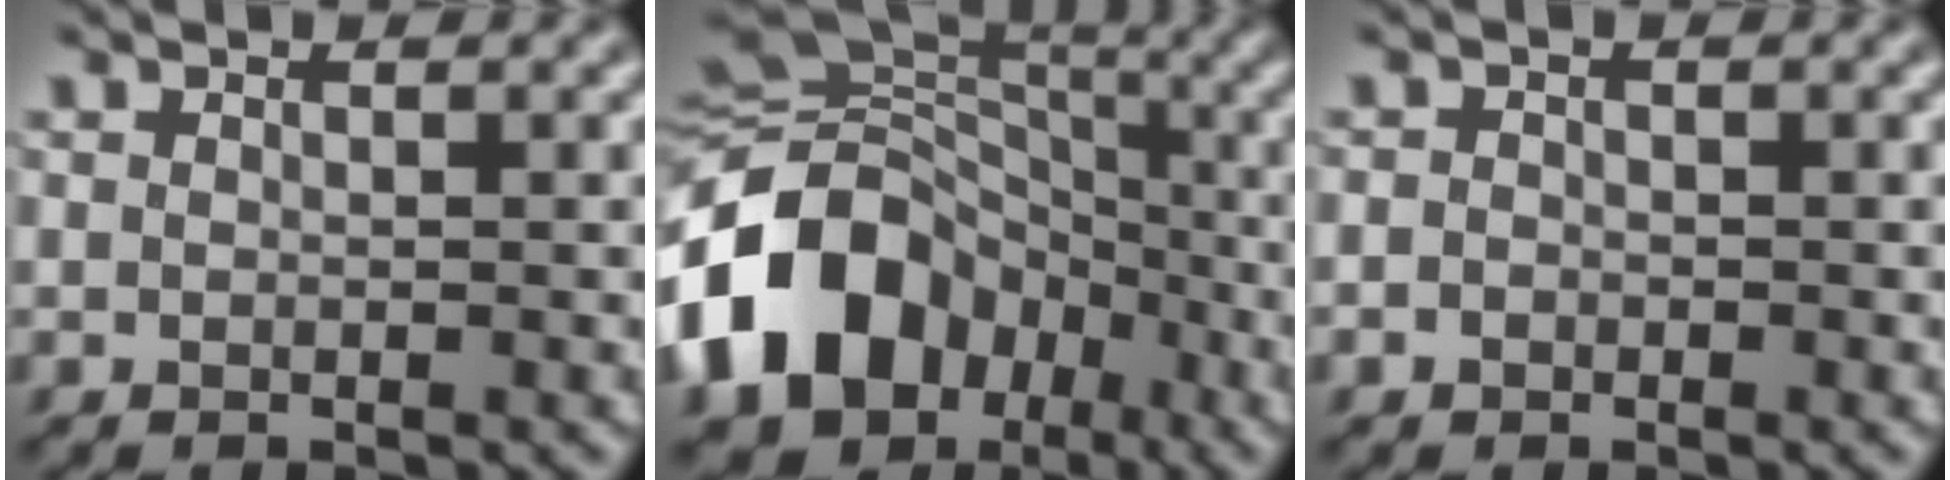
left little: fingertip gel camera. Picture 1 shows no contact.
{"total": 16.8, "force": [-6.1, 13.2, 8.5], "torque": [-0.202, -0.006, -0.122]}
{"total": 1.2, "force": [-0.3, 1.1, 0.4], "torque": [0.007, 0.005, -0.013]}